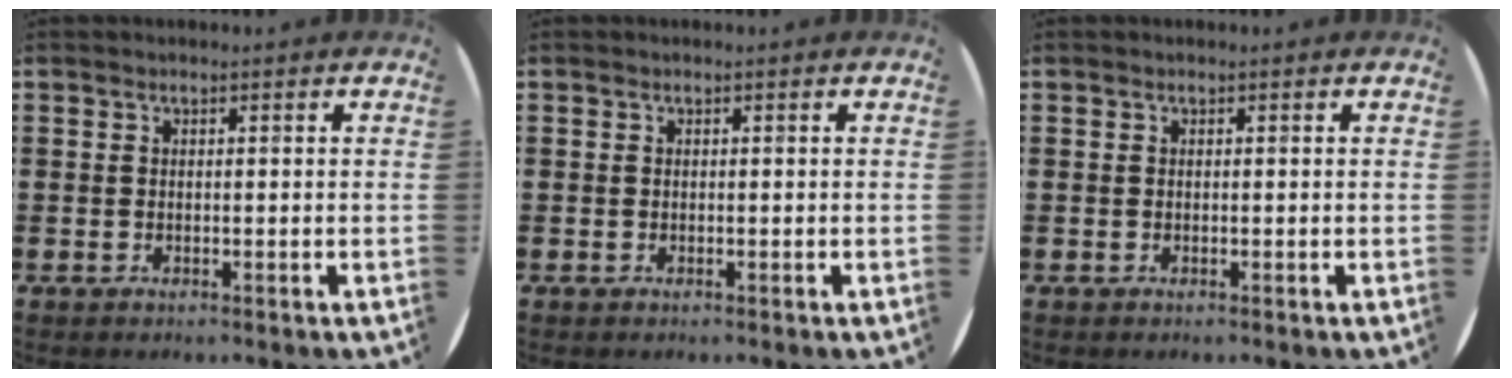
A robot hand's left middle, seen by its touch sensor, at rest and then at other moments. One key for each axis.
{"total": 0.0}
{"total": 0.0}